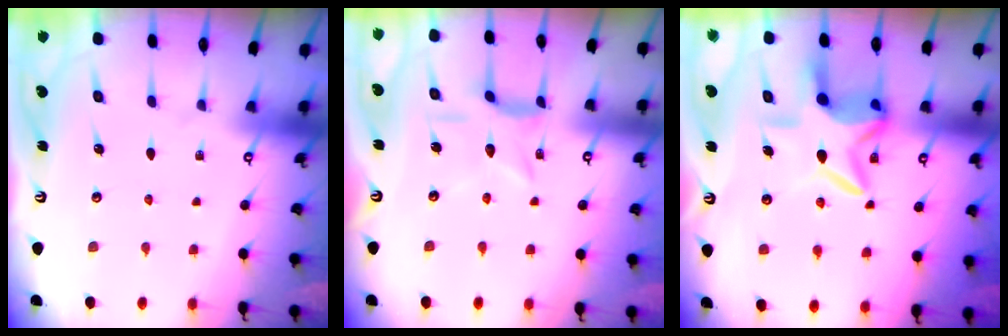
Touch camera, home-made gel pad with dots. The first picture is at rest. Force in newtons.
{"total": 5.6, "press": 5.6, "slide": 0.5}
{"total": 9.1, "press": 9.0, "slide": 1.5}